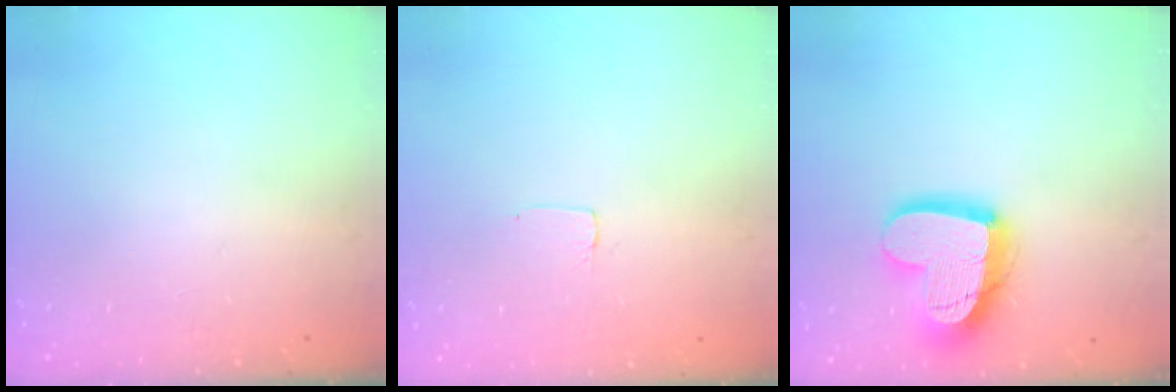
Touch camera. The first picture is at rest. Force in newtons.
{"total": 2.6, "press": 2.6, "slide": 0.2}
{"total": 17.0, "press": 17.0, "slide": 1.5}